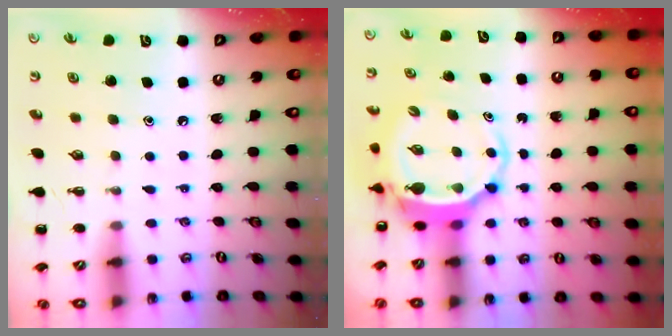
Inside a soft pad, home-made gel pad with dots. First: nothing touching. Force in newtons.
{"total": 5.1, "press": 4.9, "slide": 1.2}